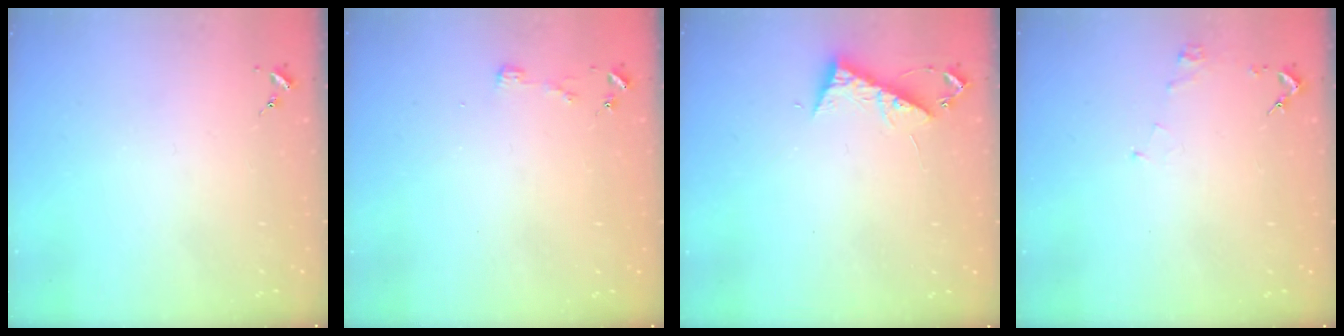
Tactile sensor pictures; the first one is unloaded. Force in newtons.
{"total": 3.3, "press": 3.3, "slide": 0.4}
{"total": 7.7, "press": 7.6, "slide": 0.6}
{"total": 3.7, "press": 3.7, "slide": 0.5}